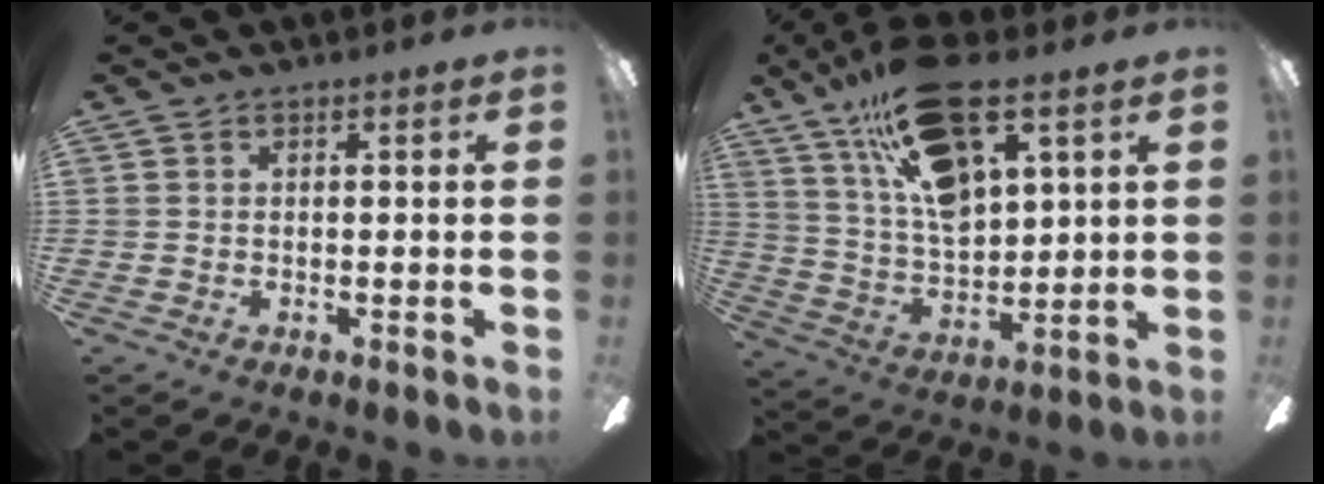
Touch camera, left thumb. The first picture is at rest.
{"total": 20.4, "force": [11.7, 8.3, 14.5], "torque": [-0.273, -0.050, 0.202]}